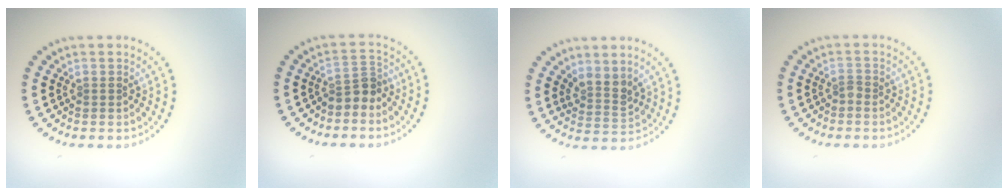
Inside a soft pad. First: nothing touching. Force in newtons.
{"total": 2.3, "press": 1.8, "slide": 1.4}
{"total": 2.4, "press": 1.8, "slide": 1.5}
{"total": 0.8, "press": 0.5, "slide": 0.5}